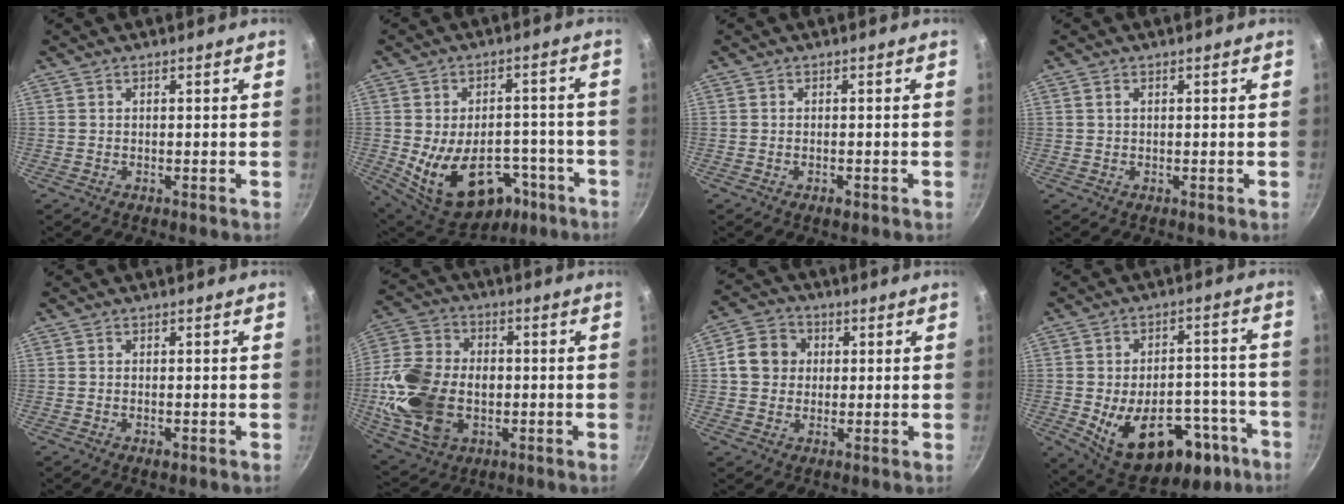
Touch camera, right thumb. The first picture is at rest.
{"total": 19.7, "force": [-6.6, 12.8, 13.4], "torque": [-0.179, 0.025, -0.072]}
{"total": 1.4, "force": [-0.7, 0.6, 1.0], "torque": [-0.022, 0.001, -0.012]}
{"total": 0.9, "force": [0.3, 0.6, 0.6], "torque": [-0.011, 0.003, 0.005]}
{"total": 1.2, "force": [-0.5, 0.6, 0.9], "torque": [-0.018, 0.000, -0.007]}
{"total": 19.3, "force": [-2.3, 13.7, 13.5], "torque": [-0.257, 0.019, -0.036]}
{"total": 8.0, "force": [1.2, 7.0, 3.6], "torque": [-0.035, 0.013, 0.007]}
{"total": 23.4, "force": [-10.0, 13.9, 16.0], "torque": [-0.186, 0.039, -0.118]}